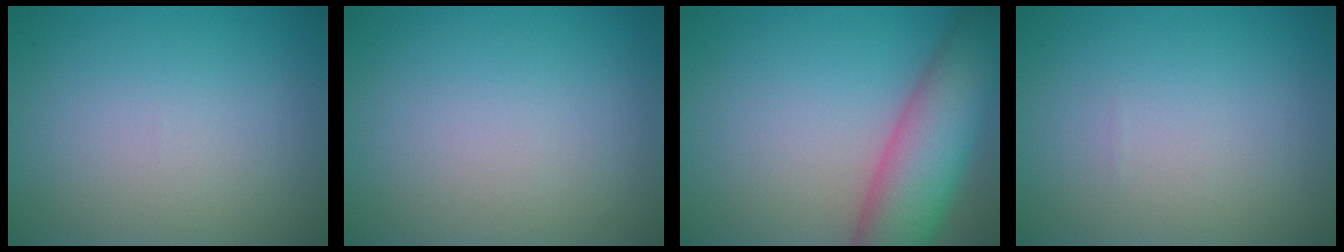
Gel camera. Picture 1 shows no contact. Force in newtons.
{"total": 0.0}
{"total": 9.0, "press": 9.0, "slide": 0.5}
{"total": 0.0}